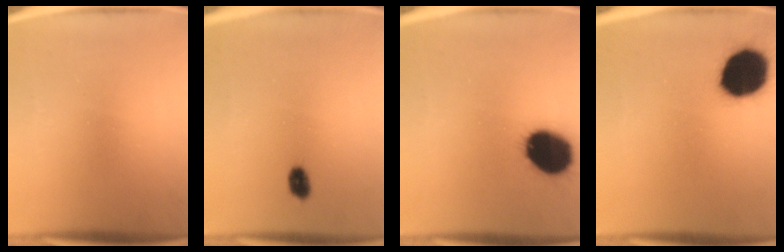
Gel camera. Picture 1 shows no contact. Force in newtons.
{"total": 2.8}
{"total": 18.2}
{"total": 18.5}